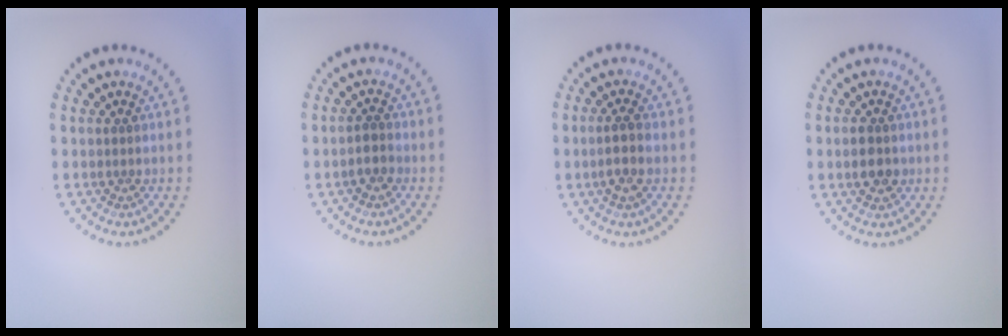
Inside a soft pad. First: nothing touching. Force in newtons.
{"total": 1.5, "press": 1.2, "slide": 0.8}
{"total": 2.1, "press": 1.9, "slide": 0.8}
{"total": 2.7, "press": 2.7, "slide": 0.1}